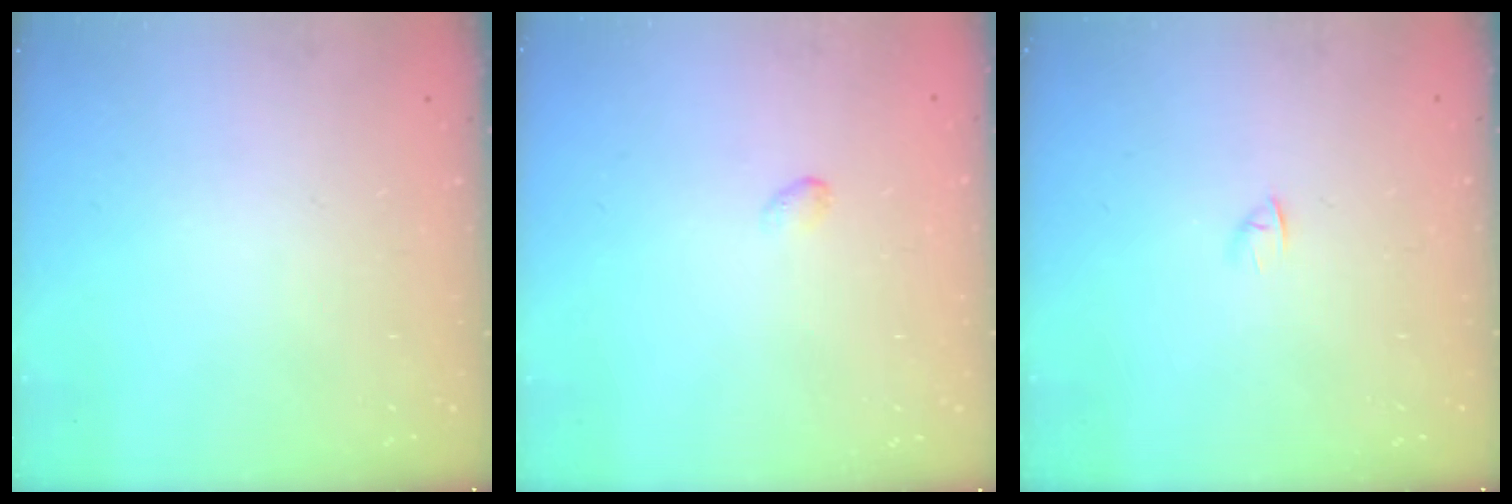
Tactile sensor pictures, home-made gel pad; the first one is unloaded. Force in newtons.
{"total": 2.6, "press": 2.5, "slide": 0.5}
{"total": 2.4, "press": 2.3, "slide": 0.7}